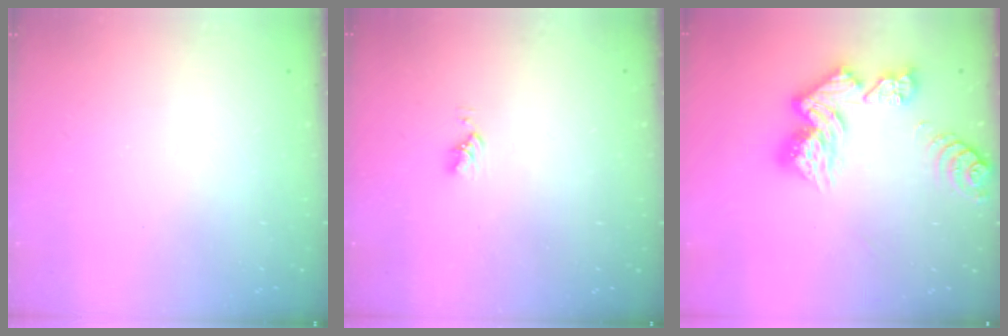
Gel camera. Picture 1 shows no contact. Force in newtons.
{"total": 3.0, "press": 3.0, "slide": 0.4}
{"total": 13.6, "press": 13.5, "slide": 1.6}